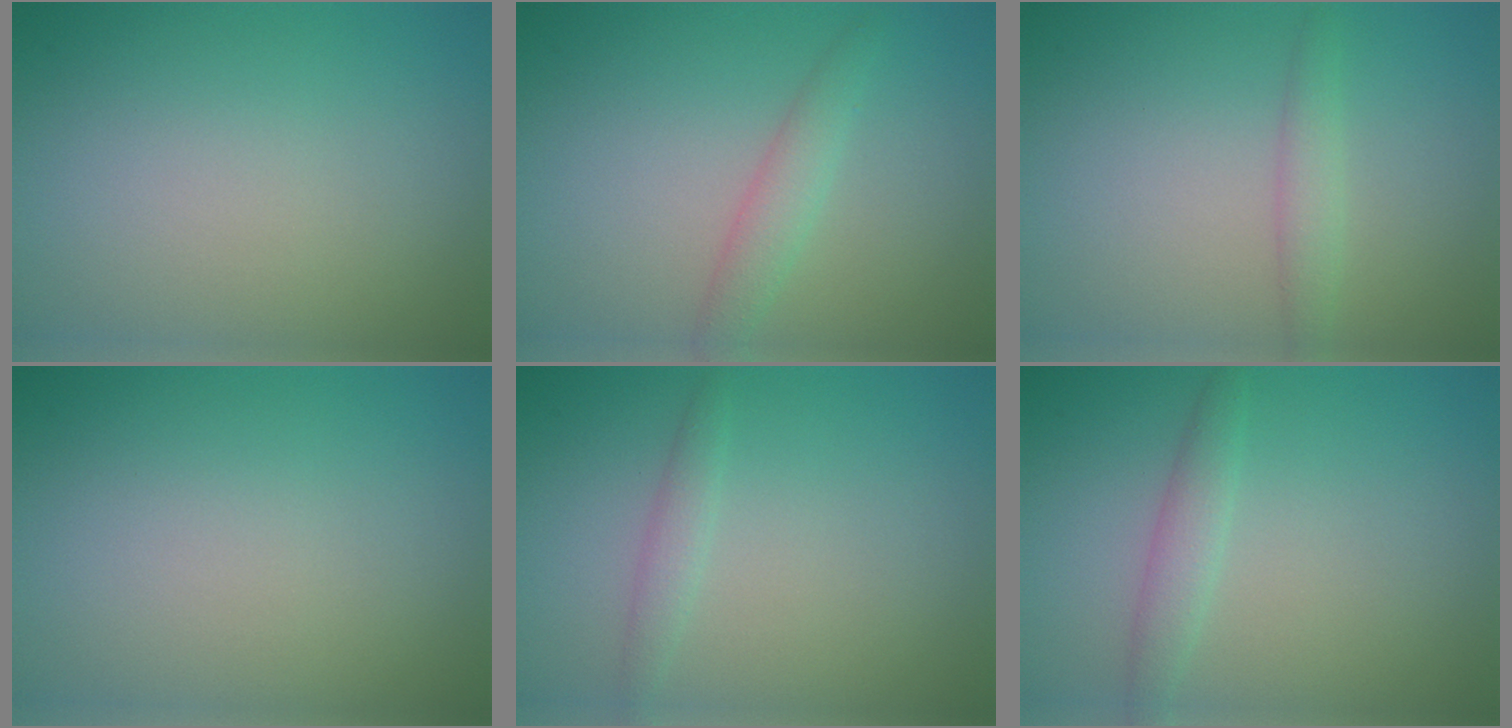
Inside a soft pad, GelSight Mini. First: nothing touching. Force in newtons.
{"total": 2.2, "press": 2.2, "slide": 0.2}
{"total": 1.7, "press": 1.6, "slide": 0.2}
{"total": 0.0}
{"total": 1.2, "press": 1.2, "slide": 0.1}
{"total": 1.9, "press": 1.9, "slide": 0.1}